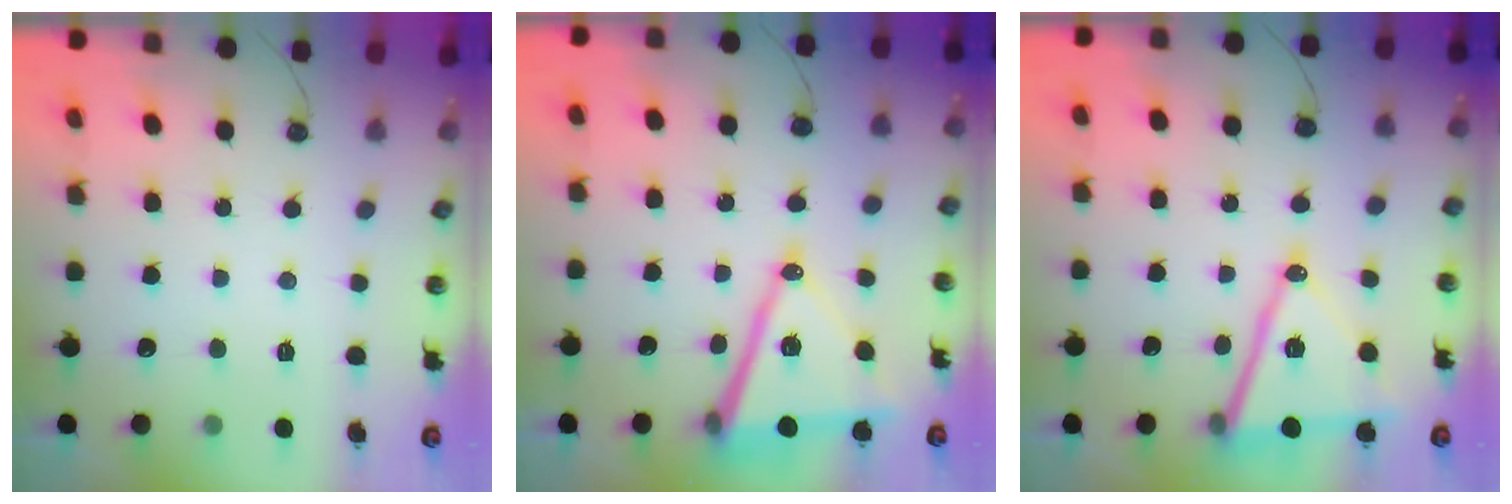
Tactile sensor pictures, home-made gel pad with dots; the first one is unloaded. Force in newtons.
{"total": 16.0, "press": 15.5, "slide": 3.8}
{"total": 15.6, "press": 15.2, "slide": 3.8}